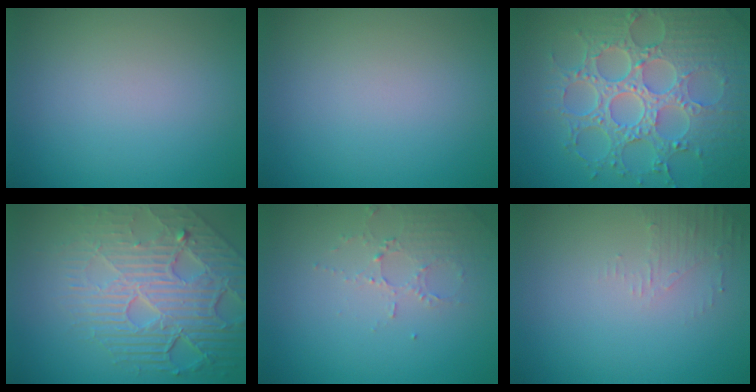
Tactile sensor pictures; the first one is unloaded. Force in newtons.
{"total": 0.0}
{"total": 8.9, "press": 6.6, "slide": 6.0}
{"total": 8.7, "press": 5.9, "slide": 6.5}
{"total": 2.1, "press": 2.1, "slide": 0.4}
{"total": 1.6, "press": 1.5, "slide": 0.4}